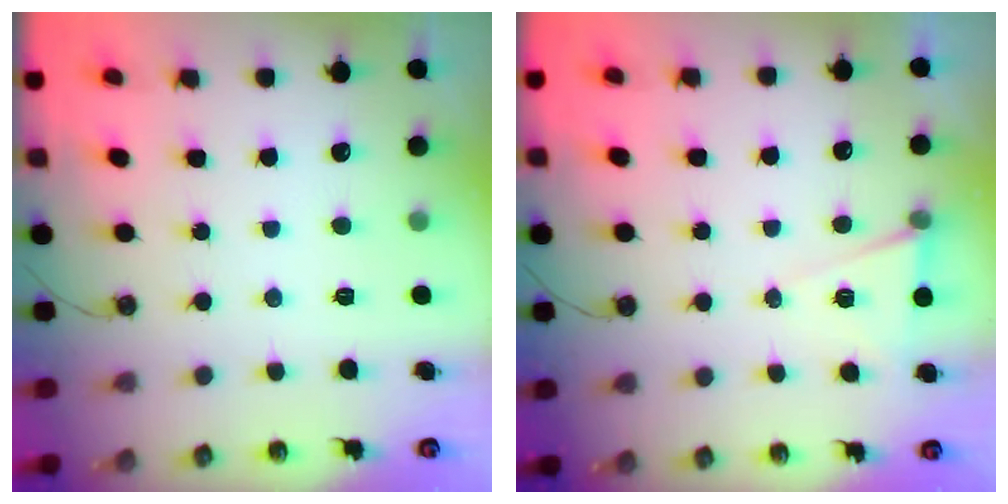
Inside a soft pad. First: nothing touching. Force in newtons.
{"total": 7.1, "press": 5.2, "slide": 4.8}